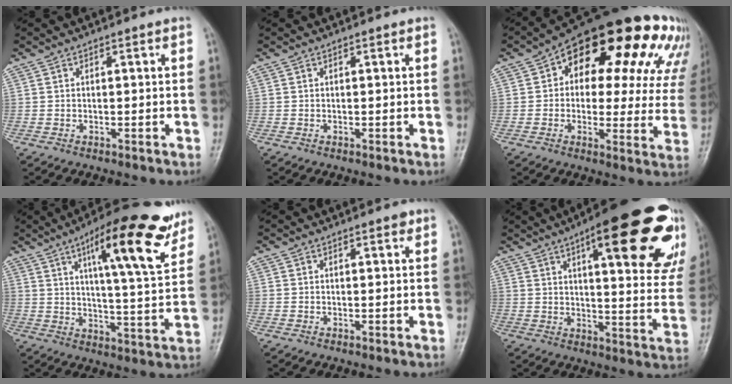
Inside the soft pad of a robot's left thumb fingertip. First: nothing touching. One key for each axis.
{"total": 0.0}
{"total": 26.0, "fx": 11.3, "fy": 13.6, "fz": 19.0, "tx": -0.204, "ty": 0.030, "tz": 0.149}
{"total": 18.8, "fx": 10.5, "fy": 4.4, "fz": 15.0, "tx": -0.195, "ty": -0.043, "tz": 0.156}
{"total": 0.9, "fx": 0.5, "fy": 0.5, "fz": 0.6, "tx": -0.002, "ty": 0.000, "tz": 0.003}
{"total": 26.6, "fx": 12.9, "fy": 7.7, "fz": 21.9, "tx": -0.248, "ty": -0.022, "tz": 0.168}